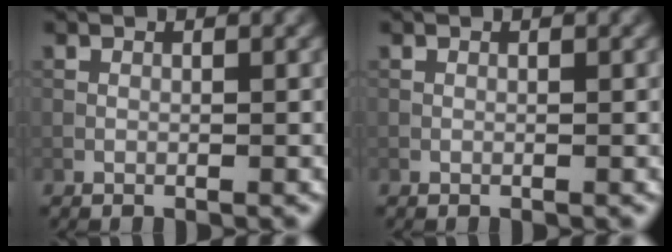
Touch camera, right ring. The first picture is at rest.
{"total": 0.0}